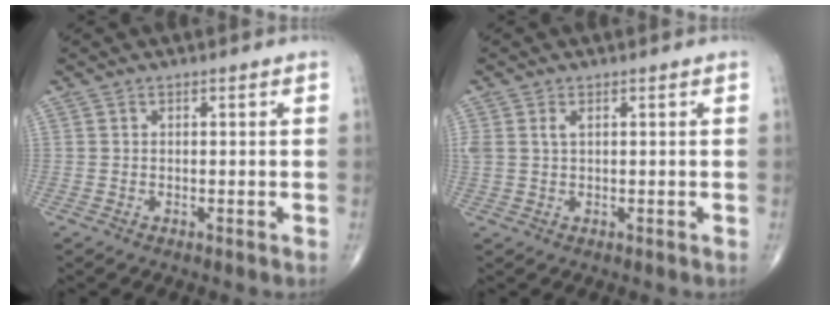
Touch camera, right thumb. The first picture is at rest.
{"total": 2.2, "force": [0.8, 1.2, 1.7], "torque": [-0.046, 0.010, 0.020]}